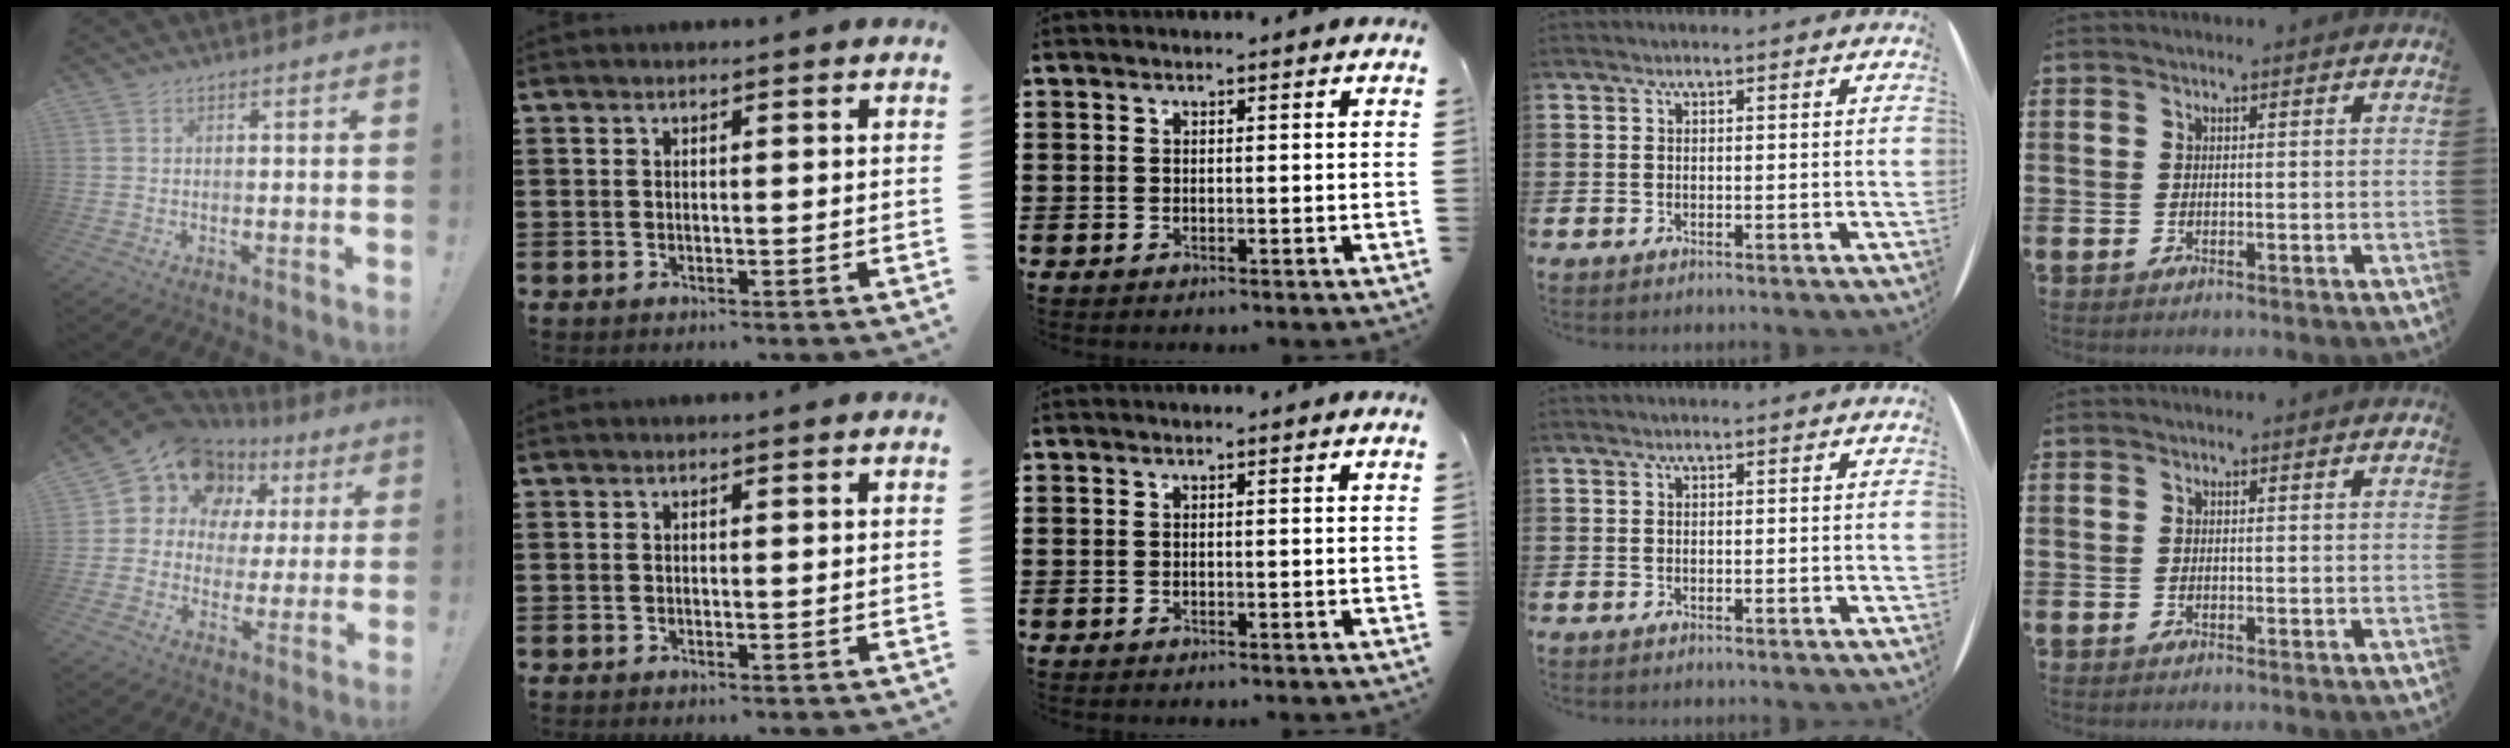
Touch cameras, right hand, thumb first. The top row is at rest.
{"thumb": {"total": 13.5, "force": [8.2, 9.6, 4.6], "torque": [-0.081, -0.059, 0.160]}}